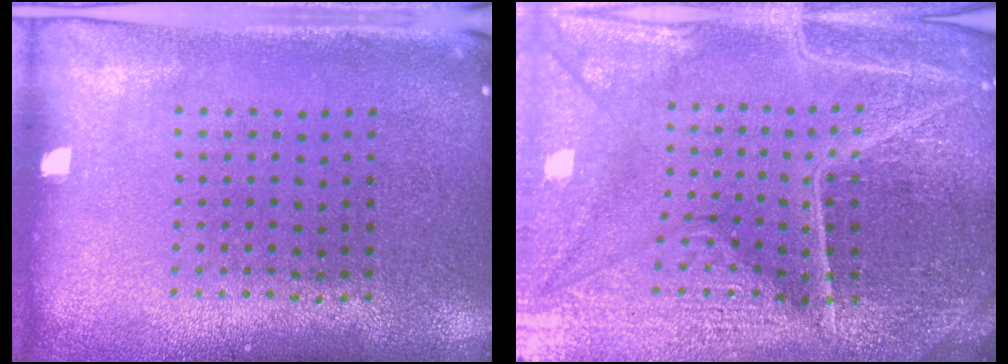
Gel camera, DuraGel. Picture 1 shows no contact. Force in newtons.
{"total": 5.8, "press": 5.3, "slide": 2.4}